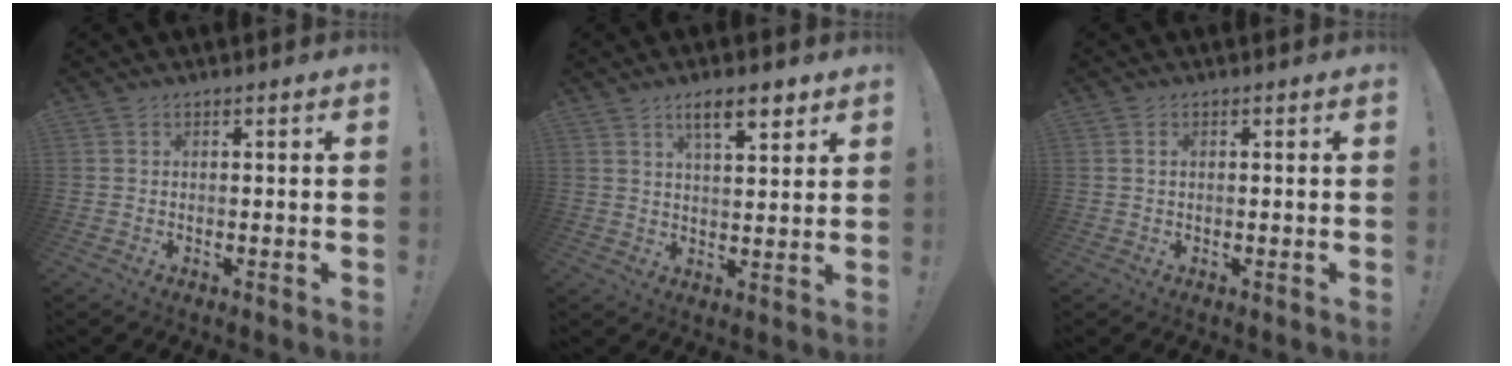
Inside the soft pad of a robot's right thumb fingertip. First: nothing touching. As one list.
[{"total": 8.2, "force": [5.0, 2.5, 6.0], "torque": [-0.084, -0.023, 0.081]}, {"total": 1.1, "force": [0.3, 0.6, 0.8], "torque": [-0.010, 0.000, 0.004]}]